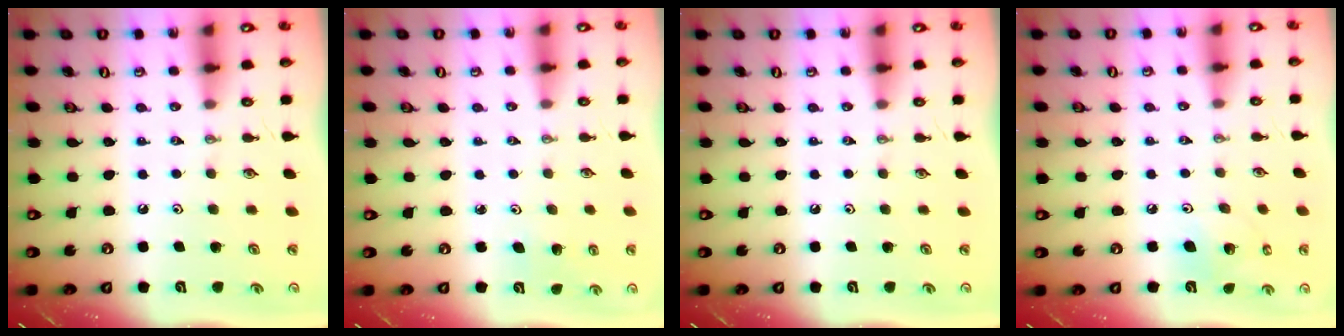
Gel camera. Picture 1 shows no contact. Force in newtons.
{"total": 2.9, "press": 2.6, "slide": 1.3}
{"total": 0.0}
{"total": 7.9, "press": 7.8, "slide": 1.5}